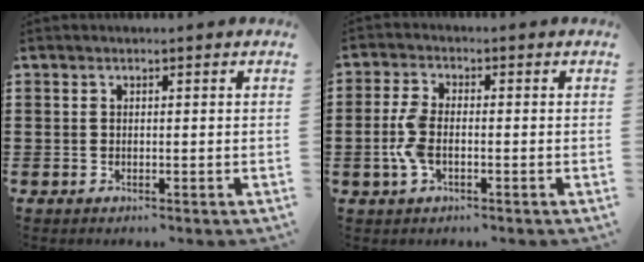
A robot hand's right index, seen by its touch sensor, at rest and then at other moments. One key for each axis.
{"total": 5.1, "fx": -0.9, "fy": 2.5, "fz": 4.4, "tx": -0.115, "ty": -0.007, "tz": -0.026}